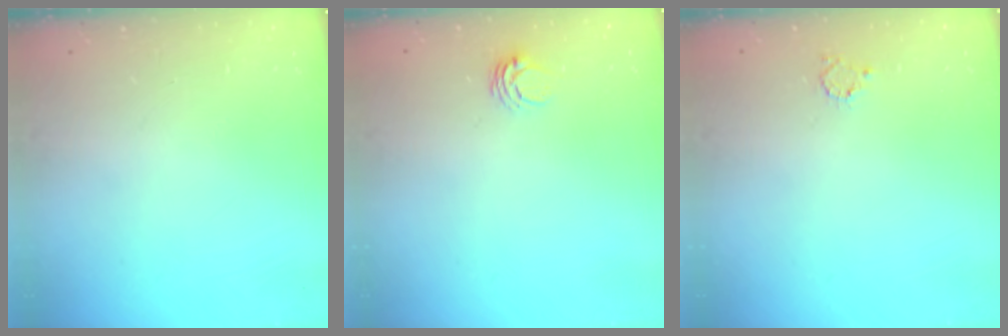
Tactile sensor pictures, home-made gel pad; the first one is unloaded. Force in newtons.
{"total": 4.4, "press": 4.3, "slide": 0.6}
{"total": 2.4, "press": 2.4, "slide": 0.4}